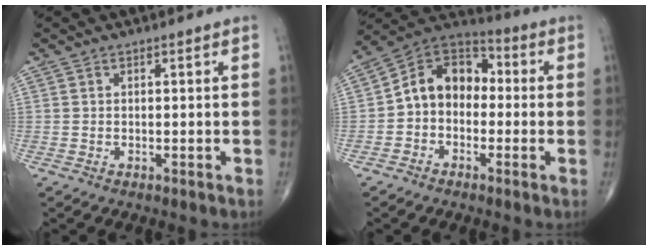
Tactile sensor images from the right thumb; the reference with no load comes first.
{"total": 11.2, "force": [-0.9, 8.5, 7.3], "torque": [-0.090, 0.044, -0.037]}